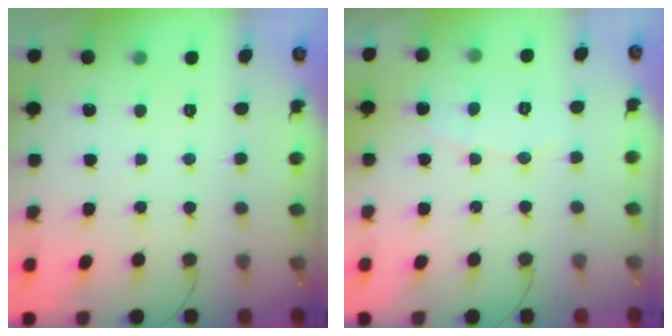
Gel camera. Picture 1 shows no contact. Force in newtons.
{"total": 5.2, "press": 5.2, "slide": 0.4}